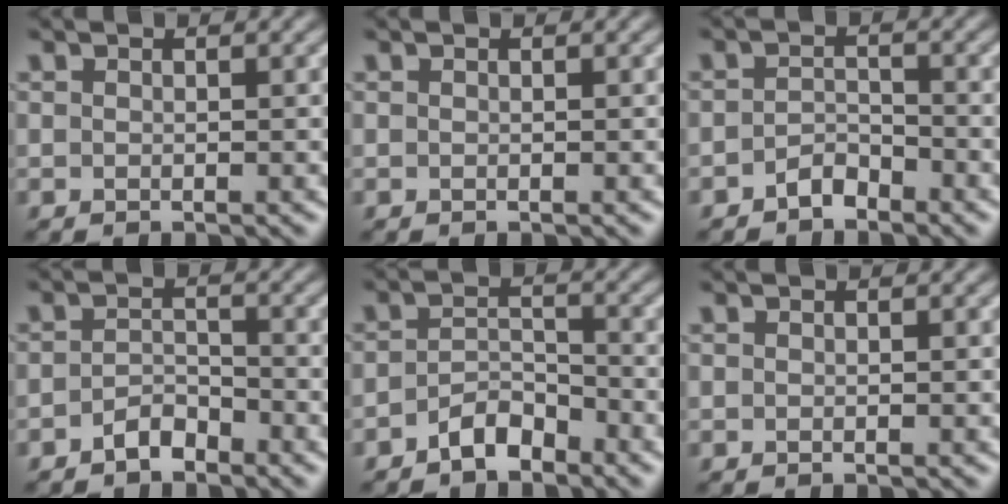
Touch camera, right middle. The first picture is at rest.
{"total": 0.0}
{"total": 1.8, "force": [-1.5, 0.8, 0.6], "torque": [-0.010, 0.005, -0.031]}
{"total": 2.1, "force": [-1.7, 0.9, 0.8], "torque": [-0.014, 0.006, -0.035]}
{"total": 2.9, "force": [-2.2, 1.3, 1.3], "torque": [-0.021, 0.009, -0.045]}
{"total": 0.0}